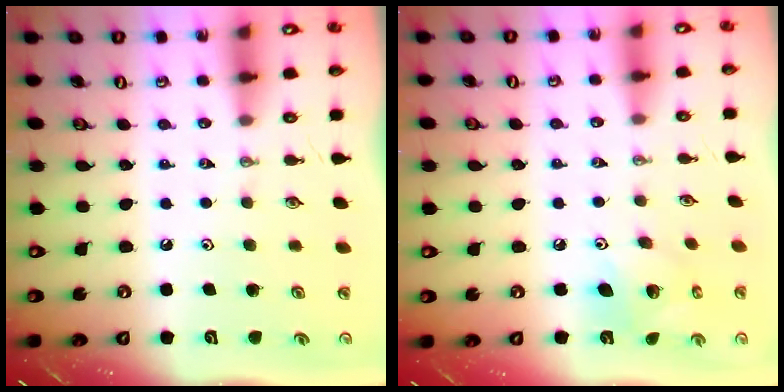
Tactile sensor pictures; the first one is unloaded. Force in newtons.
{"total": 9.7, "press": 9.7, "slide": 0.4}